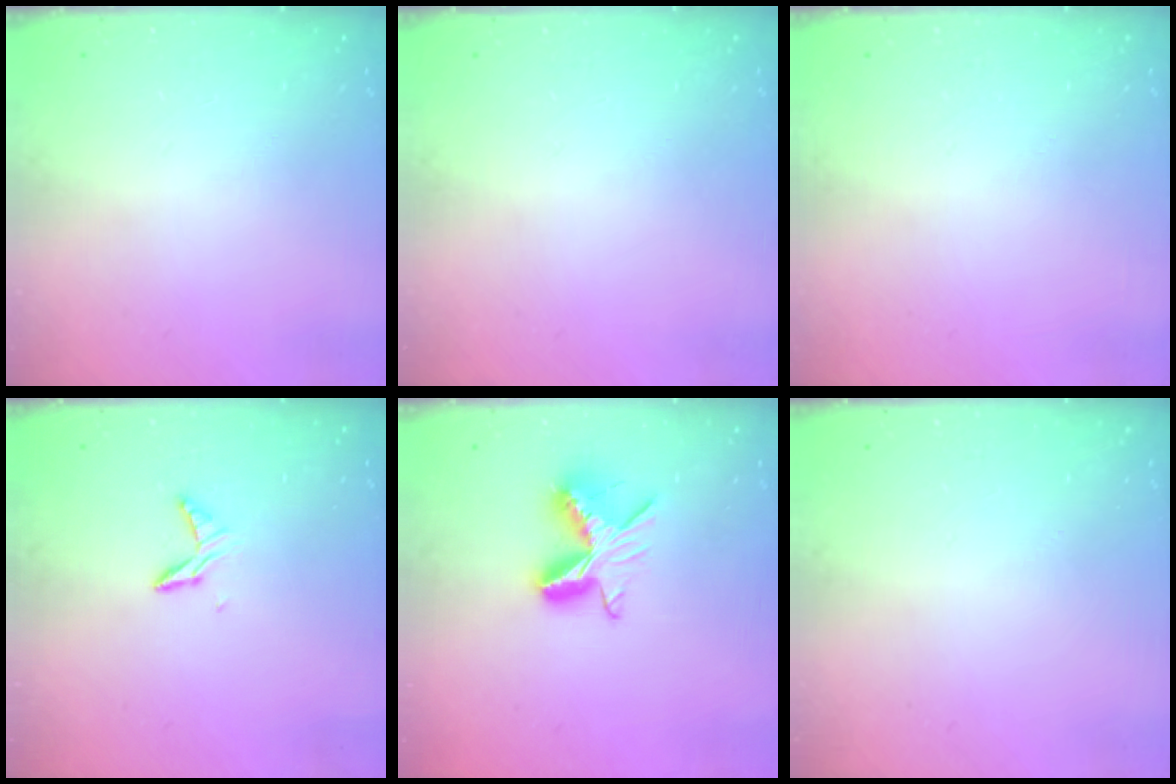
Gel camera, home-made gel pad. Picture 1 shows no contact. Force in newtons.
{"total": 0.0}
{"total": 0.0}
{"total": 6.2, "press": 6.1, "slide": 0.4}
{"total": 9.4, "press": 9.4, "slide": 0.5}
{"total": 0.0}